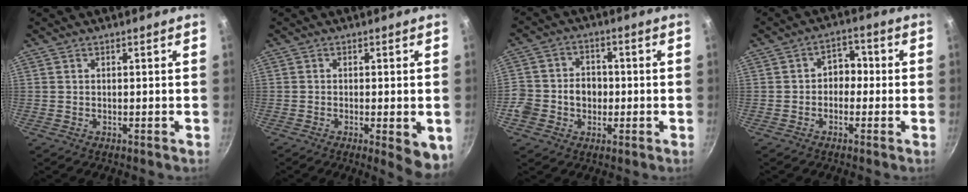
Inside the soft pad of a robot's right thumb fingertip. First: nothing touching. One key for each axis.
{"total": 6.6, "fx": -2.2, "fy": 1.6, "fz": 6.0, "tx": -0.075, "ty": -0.010, "tz": -0.028}
{"total": 9.3, "fx": -1.5, "fy": 7.8, "fz": 4.8, "tx": -0.060, "ty": 0.030, "tz": -0.027}
{"total": 4.8, "fx": -0.4, "fy": 3.7, "fz": 3.1, "tx": -0.014, "ty": 0.021, "tz": -0.020}